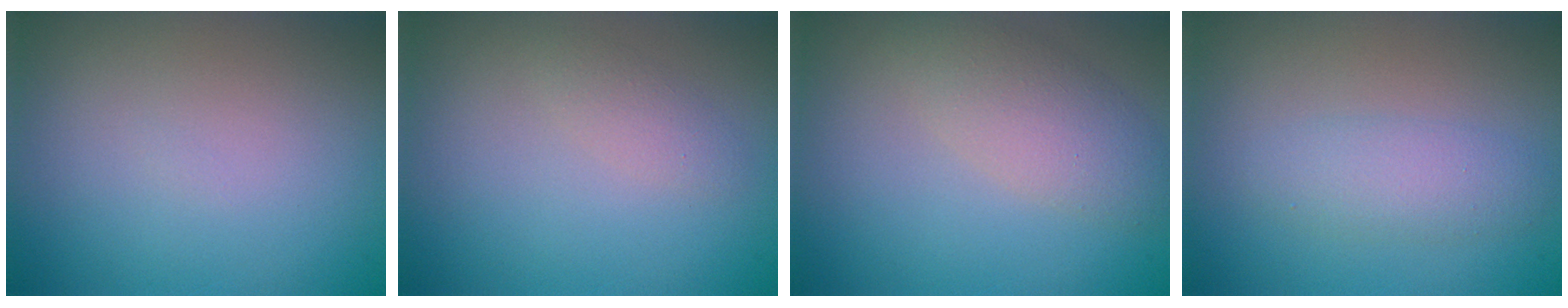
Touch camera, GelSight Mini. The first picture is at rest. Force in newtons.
{"total": 1.3, "press": 1.3, "slide": 0.0}
{"total": 3.4, "press": 3.4, "slide": 0.0}
{"total": 2.4, "press": 2.4, "slide": 0.0}